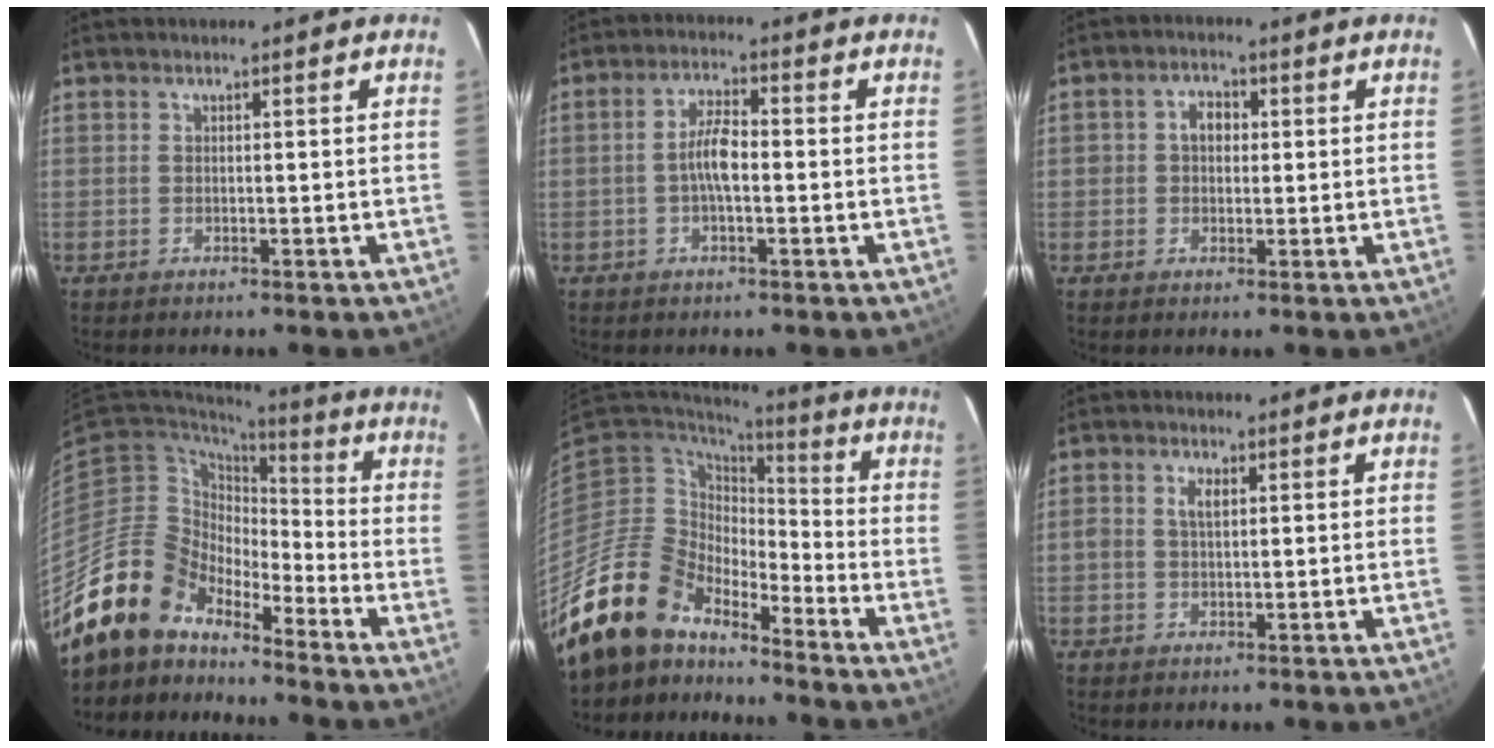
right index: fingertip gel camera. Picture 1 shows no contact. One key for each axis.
{"total": 4.8, "fx": -0.8, "fy": 1.4, "fz": 4.5, "tx": -0.088, "ty": 0.010, "tz": -0.016}
{"total": 3.6, "fx": 0.3, "fy": 3.0, "fz": 1.9, "tx": -0.031, "ty": 0.013, "tz": 0.005}
{"total": 14.6, "fx": -12.8, "fy": 6.5, "fz": 2.7, "tx": -0.061, "ty": 0.021, "tz": -0.240}
{"total": 16.1, "fx": -14.0, "fy": 7.1, "fz": 3.9, "tx": -0.096, "ty": 0.009, "tz": -0.256}
{"total": 2.7, "fx": 0.6, "fy": 1.5, "fz": 2.2, "tx": -0.040, "ty": 0.007, "tz": 0.011}